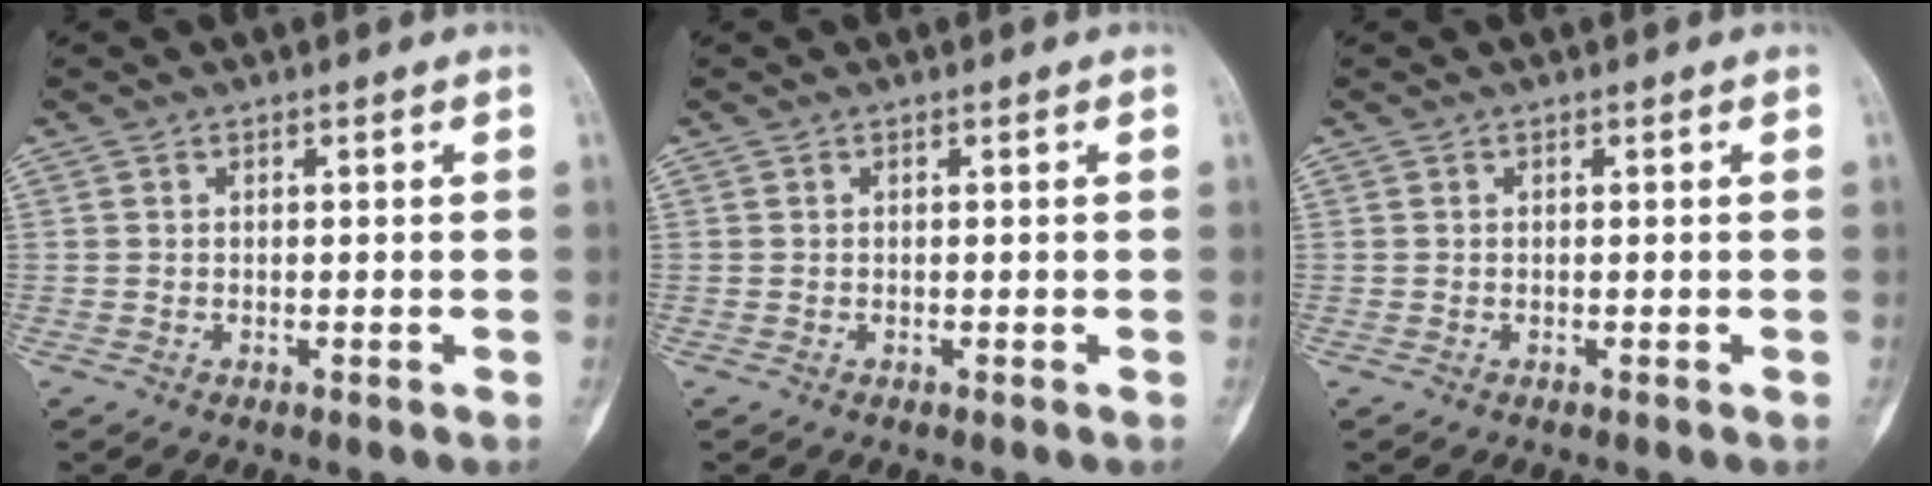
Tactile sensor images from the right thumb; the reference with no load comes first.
{"total": 0.0}
{"total": 0.0}